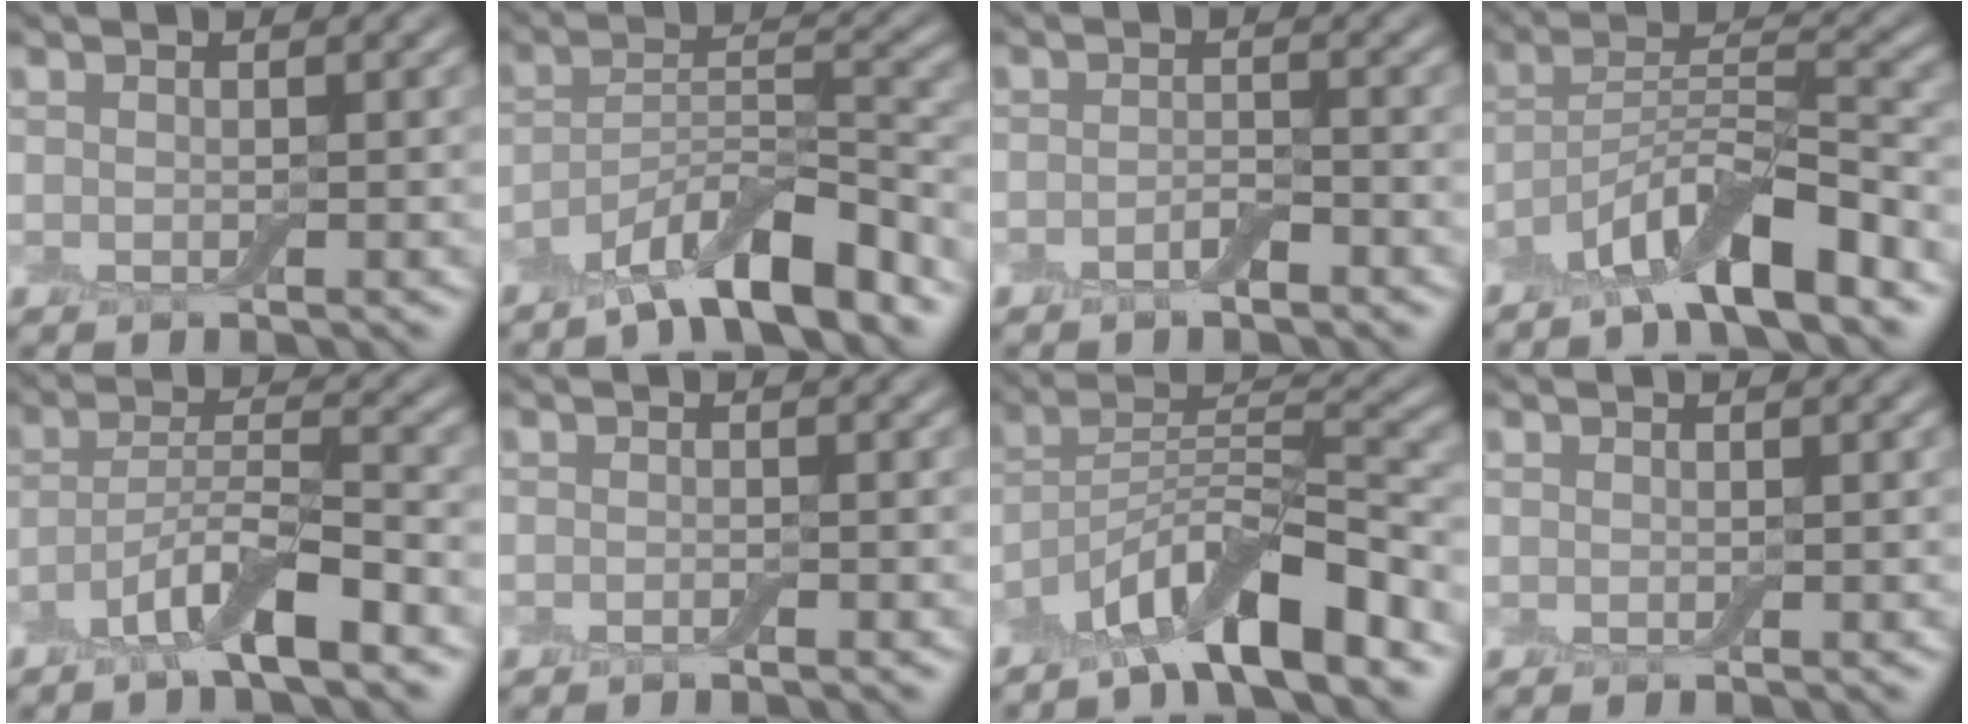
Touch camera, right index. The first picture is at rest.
{"total": 7.5, "force": [-5.5, 1.9, 4.9], "torque": [-0.082, 0.004, -0.098]}
{"total": 1.6, "force": [-0.9, 0.6, 1.1], "torque": [-0.024, 0.000, -0.019]}
{"total": 7.7, "force": [-5.2, 1.6, 5.4], "torque": [-0.093, 0.009, -0.097]}
{"total": 5.6, "force": [-3.2, 1.2, 4.5], "torque": [-0.083, 0.002, -0.066]}
{"total": 0.6, "force": [-0.4, 0.1, 0.5], "torque": [-0.008, 0.000, -0.008]}
{"total": 8.6, "force": [-6.0, 1.9, 5.9], "torque": [-0.099, 0.011, -0.112]}
{"total": 0.0}